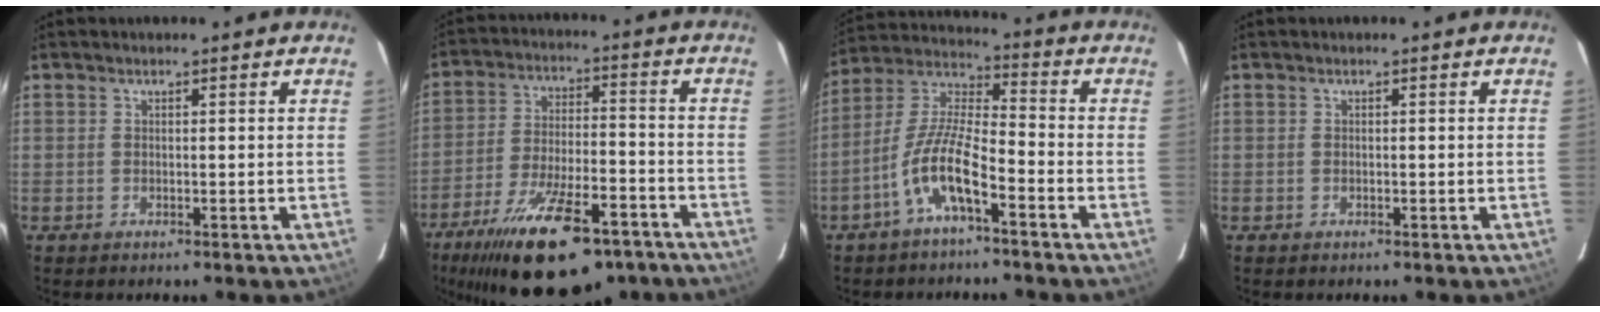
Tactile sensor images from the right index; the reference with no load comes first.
{"total": 23.5, "force": [-16.3, 8.5, 14.7], "torque": [-0.270, -0.031, -0.244]}
{"total": 10.3, "force": [-5.5, 2.3, 8.4], "torque": [-0.182, 0.005, -0.106]}
{"total": 0.0}